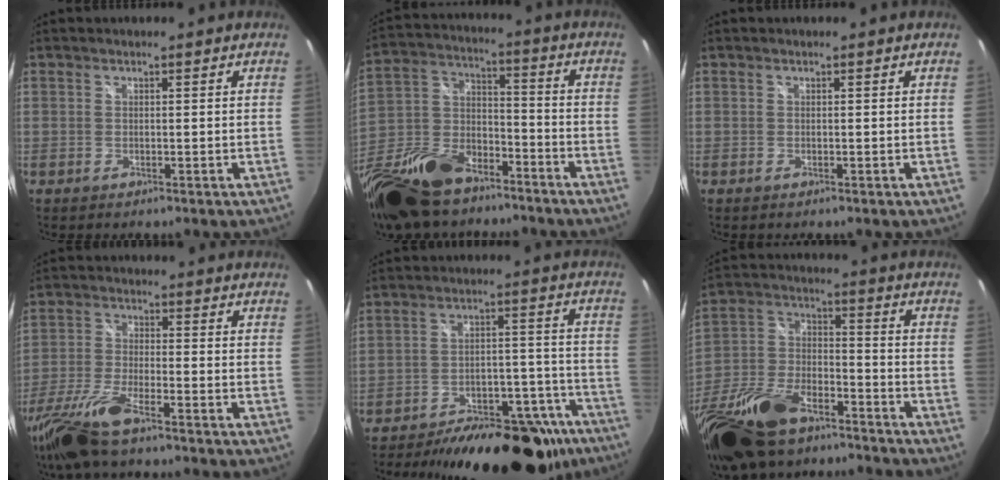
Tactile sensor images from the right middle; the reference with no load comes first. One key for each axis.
{"total": 24.7, "fx": -16.7, "fy": 12.5, "fz": 13.3, "tx": -0.310, "ty": -0.012, "tz": -0.293}
{"total": 0.0}
{"total": 12.8, "fx": -9.3, "fy": 2.6, "fz": 8.3, "tx": -0.190, "ty": -0.033, "tz": -0.185}
{"total": 26.9, "fx": -21.5, "fy": 9.9, "fz": 13.0, "tx": -0.179, "ty": 0.025, "tz": -0.266}
{"total": 24.6, "fx": -17.6, "fy": 10.6, "fz": 13.5, "tx": -0.300, "ty": -0.021, "tz": -0.305}